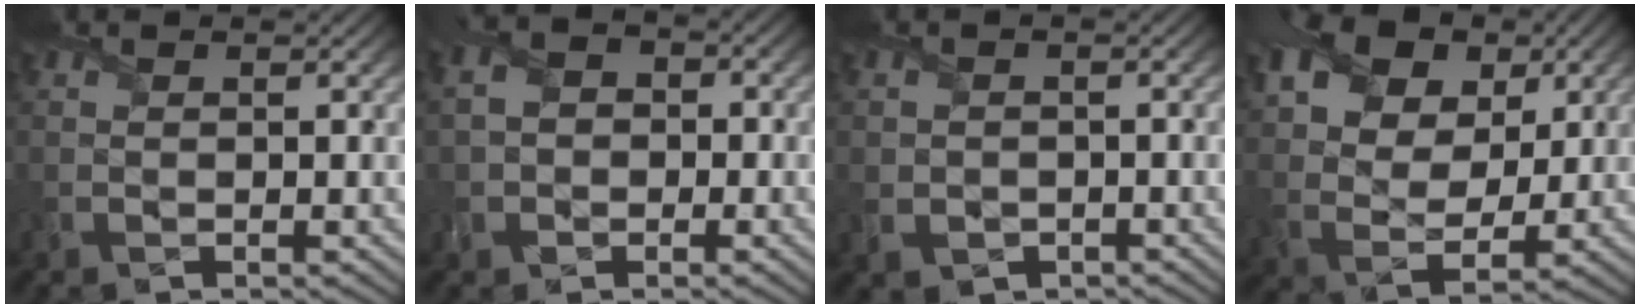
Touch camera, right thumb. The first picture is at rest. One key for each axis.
{"total": 4.1, "fx": -0.6, "fy": 3.5, "fz": 2.1, "tx": -0.047, "ty": 0.009, "tz": -0.026}
{"total": 1.7, "fx": -0.9, "fy": 1.4, "fz": 0.4, "tx": -0.016, "ty": -0.006, "tz": -0.018}
{"total": 15.2, "fx": 7.0, "fy": 9.4, "fz": 9.6, "tx": -0.205, "ty": 0.036, "tz": 0.115}